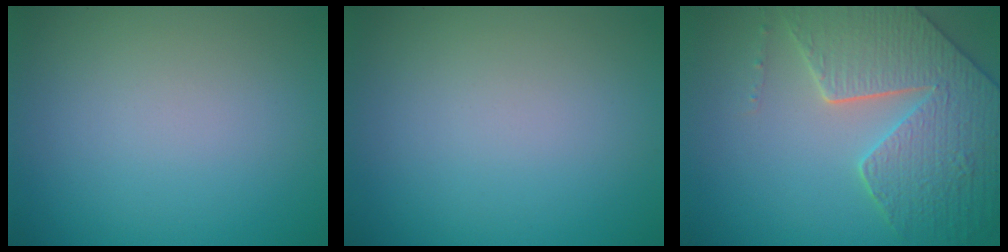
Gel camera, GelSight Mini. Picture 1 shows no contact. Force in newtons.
{"total": 0.0}
{"total": 7.0, "press": 5.9, "slide": 3.9}